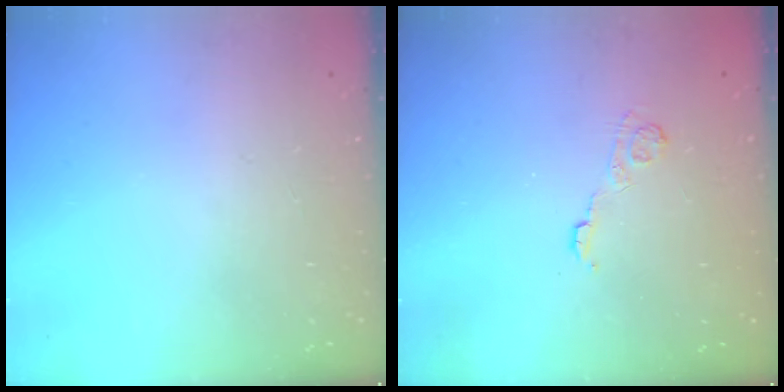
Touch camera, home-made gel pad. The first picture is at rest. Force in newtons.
{"total": 3.6, "press": 3.4, "slide": 1.2}